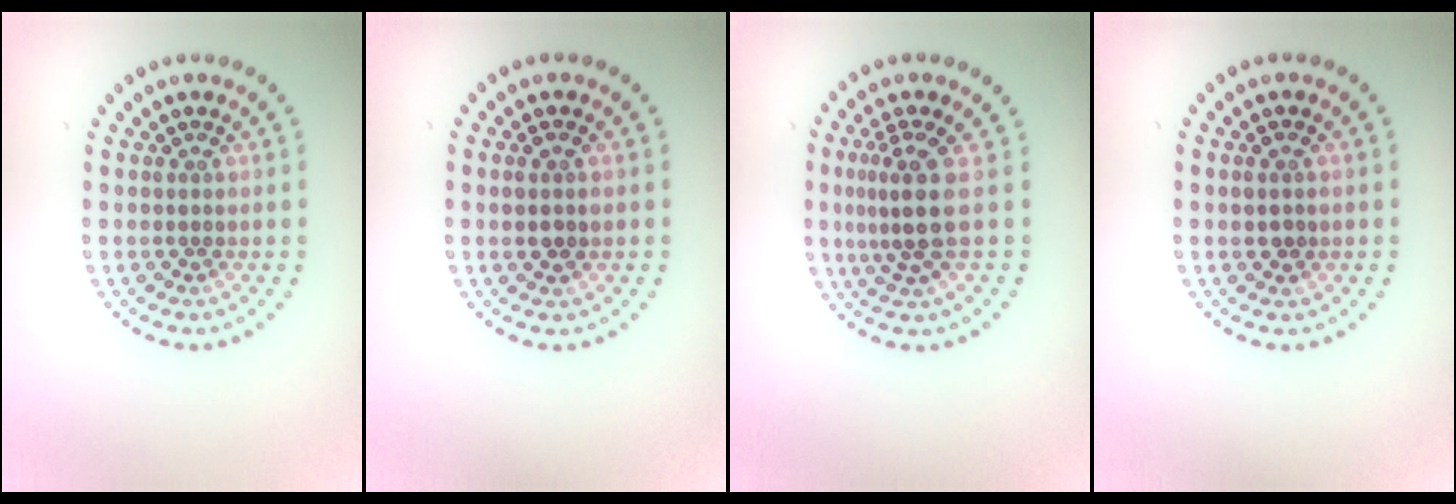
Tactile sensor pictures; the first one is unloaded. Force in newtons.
{"total": 1.4, "press": 1.4, "slide": 0.4}
{"total": 3.4, "press": 2.4, "slide": 2.4}
{"total": 1.3, "press": 1.3, "slide": 0.1}